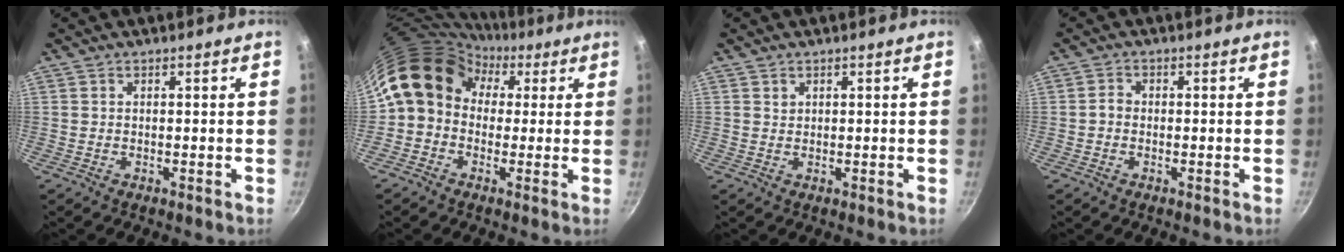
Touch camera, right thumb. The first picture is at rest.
{"total": 12.2, "force": [2.7, 10.0, 6.6], "torque": [-0.085, 0.027, 0.022]}
{"total": 0.8, "force": [0.5, 0.6, 0.2], "torque": [-0.001, 0.000, 0.009]}
{"total": 1.6, "force": [-0.5, 1.3, 0.8], "torque": [-0.012, 0.011, -0.010]}